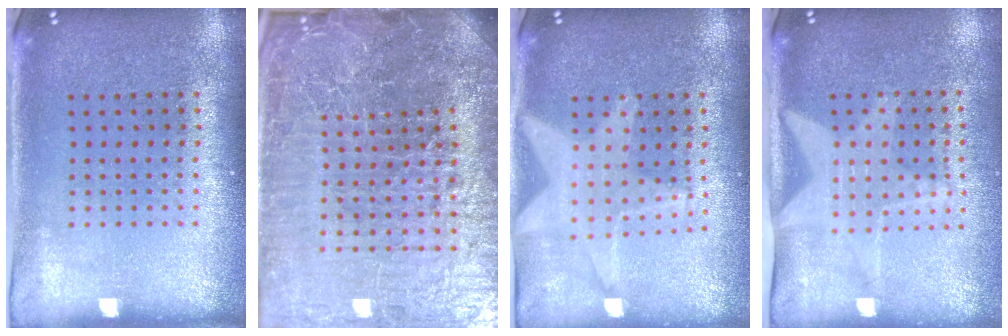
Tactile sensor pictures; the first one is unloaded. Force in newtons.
{"total": 7.6, "press": 6.6, "slide": 3.8}
{"total": 1.3, "press": 1.2, "slide": 0.3}
{"total": 1.9, "press": 1.5, "slide": 1.1}